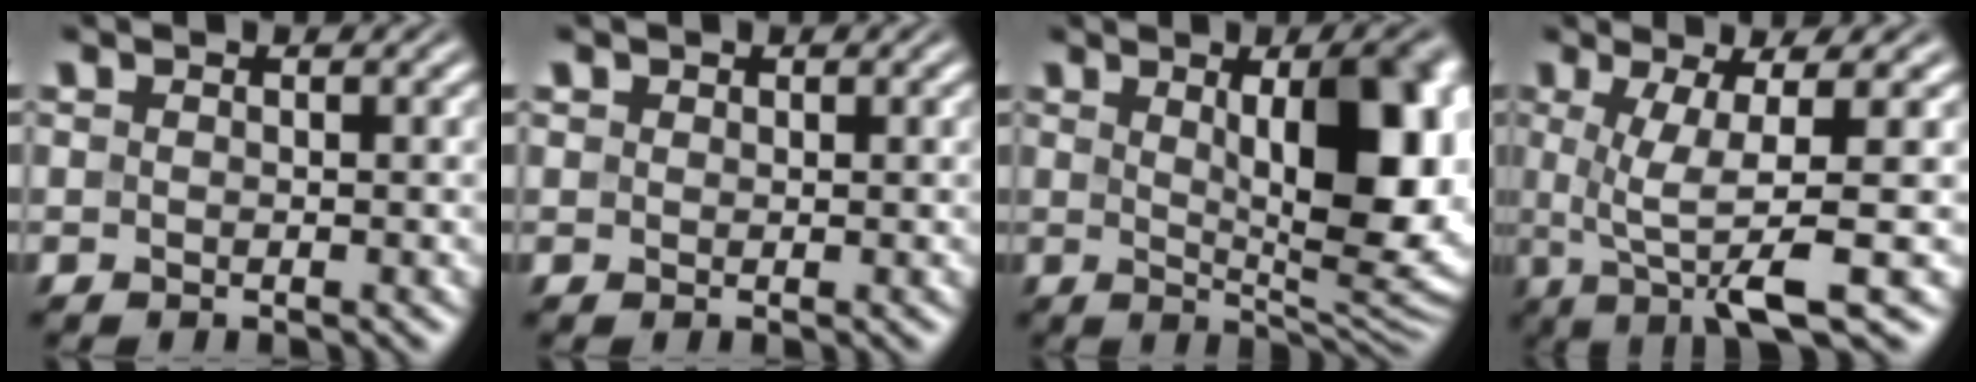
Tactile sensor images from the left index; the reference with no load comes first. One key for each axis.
{"total": 0.6, "fx": 0.4, "fy": 0.4, "fz": 0.1, "tx": 0.002, "ty": -0.001, "tz": 0.007}
{"total": 12.1, "fx": 2.1, "fy": 4.0, "fz": 11.2, "tx": -0.129, "ty": 0.003, "tz": 0.036}
{"total": 7.0, "fx": -0.2, "fy": 1.3, "fz": 6.8, "tx": -0.117, "ty": 0.001, "tz": -0.001}